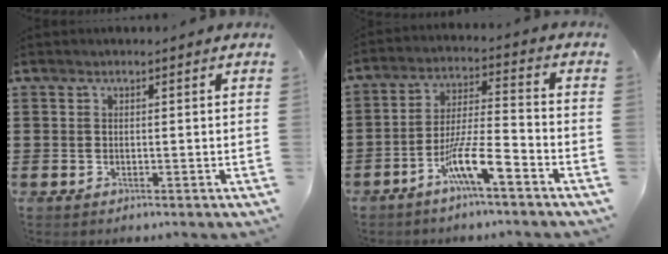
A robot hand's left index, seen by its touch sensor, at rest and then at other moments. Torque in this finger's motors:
{"motor_torque": [1.25, 0.89, 0.38, 0.12]}